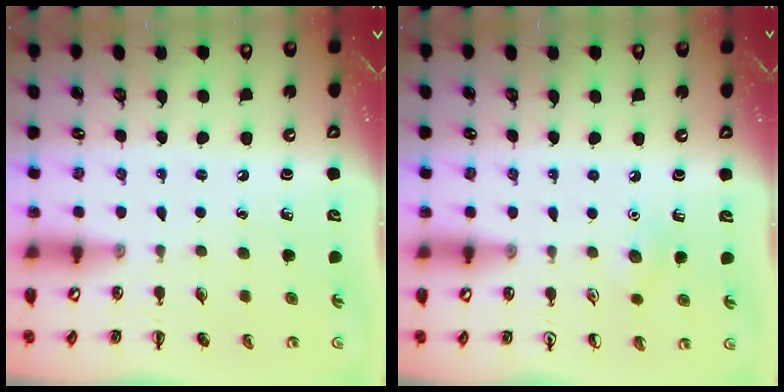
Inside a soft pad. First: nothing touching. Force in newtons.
{"total": 6.0, "press": 5.8, "slide": 1.6}